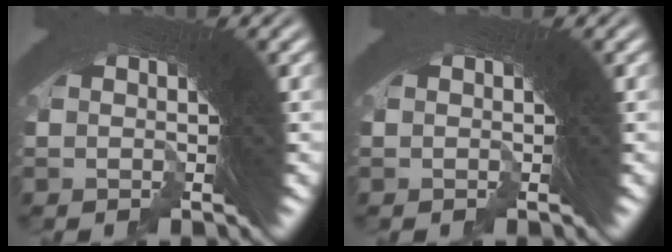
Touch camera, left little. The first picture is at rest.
{"total": 0.0}